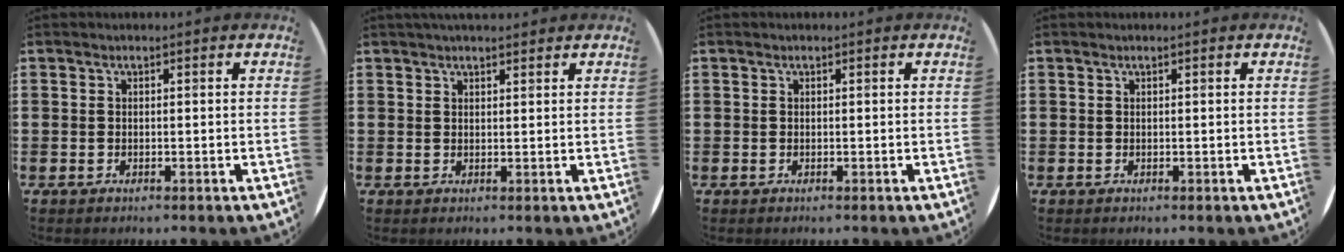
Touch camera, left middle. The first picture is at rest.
{"total": 1.6, "force": [1.5, 0.2, 0.4], "torque": [-0.010, 0.003, 0.029]}
{"total": 0.0}
{"total": 0.0}